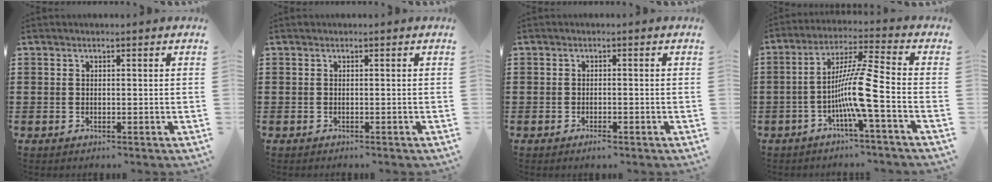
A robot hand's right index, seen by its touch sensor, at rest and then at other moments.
{"total": 0.0}
{"total": 1.1, "force": [-0.8, 0.3, 0.7], "torque": [-0.016, -0.005, -0.014]}
{"total": 9.4, "force": [-3.4, -0.3, 8.8], "torque": [-0.181, -0.011, -0.073]}